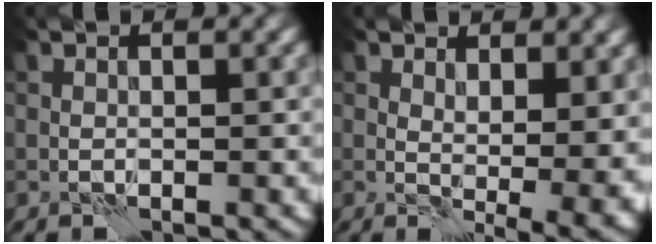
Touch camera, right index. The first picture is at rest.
{"total": 7.9, "force": [1.8, 3.5, 6.8], "torque": [-0.076, -0.010, 0.040]}